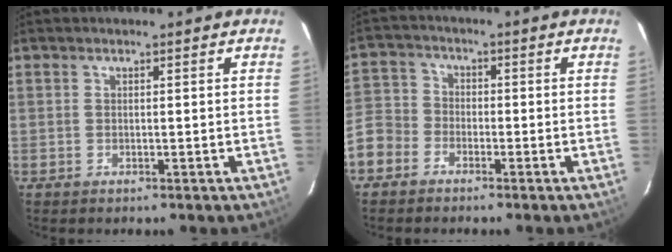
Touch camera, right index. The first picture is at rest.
{"total": 8.7, "force": [-4.6, 6.9, 2.6], "torque": [-0.068, 0.022, -0.100]}